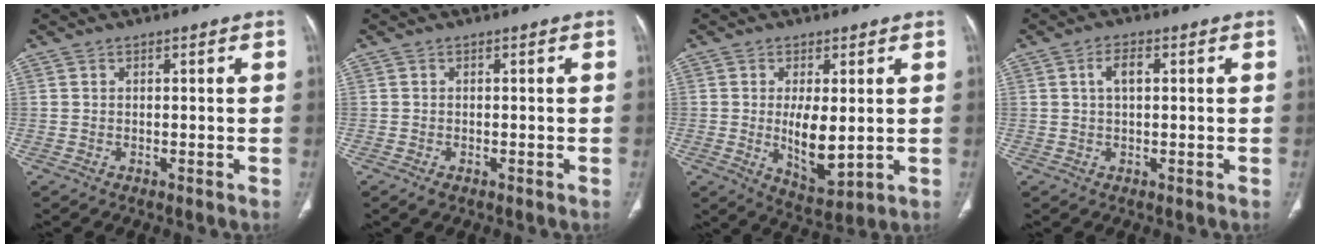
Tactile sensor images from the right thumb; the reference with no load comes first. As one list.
[{"total": 1.2, "force": [-0.7, 0.7, 0.8], "torque": [-0.017, 0.000, -0.008]}, {"total": 8.7, "force": [-0.1, 3.6, 7.9], "torque": [-0.127, -0.022, 0.012]}, {"total": 3.3, "force": [0.8, 1.6, 2.9], "torque": [-0.053, 0.002, 0.013]}]